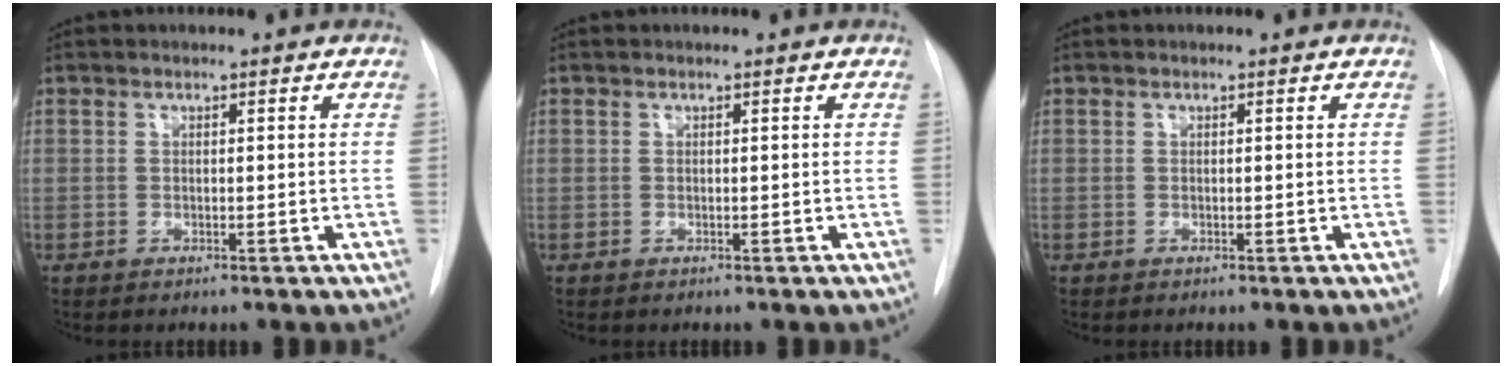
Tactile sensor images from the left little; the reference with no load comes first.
{"total": 0.0}
{"total": 0.0}